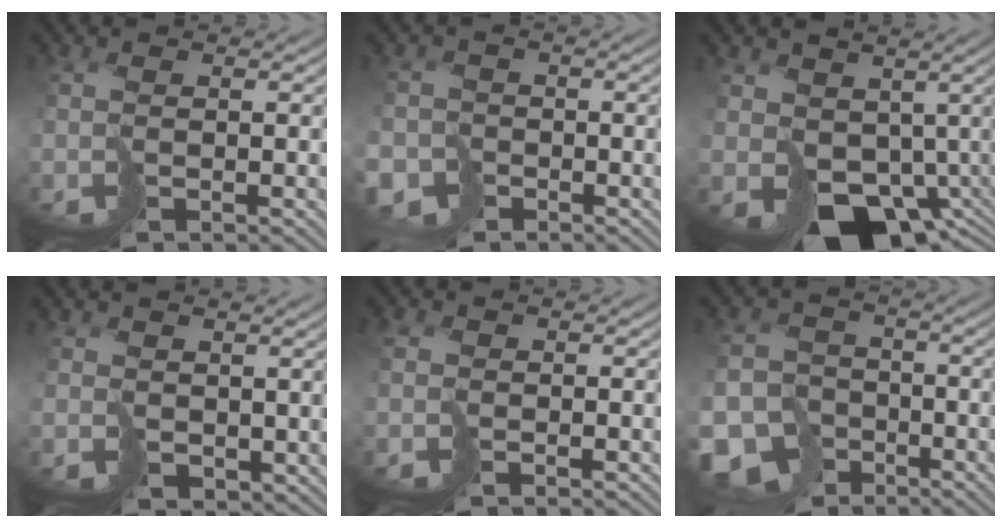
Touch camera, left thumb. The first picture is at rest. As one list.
[{"total": 3.9, "force": [-3.2, 2.2, 0.1], "torque": [0.015, -0.005, -0.066]}, {"total": 9.6, "force": [-1.4, 7.4, 5.8], "torque": [-0.116, -0.038, -0.003]}, {"total": 2.3, "force": [1.4, 1.7, 0.7], "torque": [-0.022, -0.011, 0.030]}, {"total": 1.4, "force": [-0.1, 1.3, 0.4], "torque": [-0.016, -0.002, -0.004]}, {"total": 9.2, "force": [-6.3, 6.1, 2.7], "torque": [-0.054, -0.033, -0.109]}]